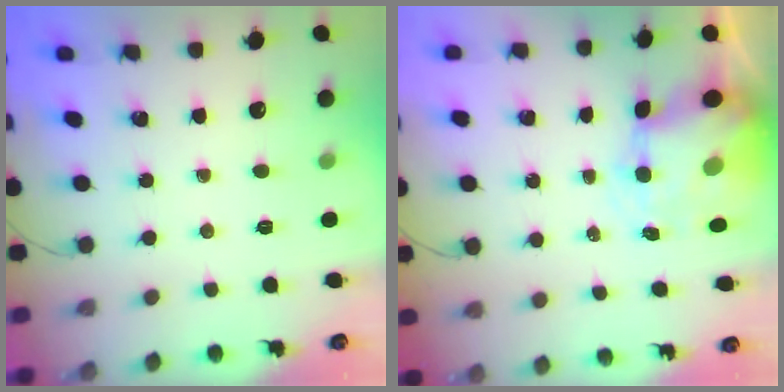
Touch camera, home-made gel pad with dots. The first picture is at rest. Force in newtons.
{"total": 8.1, "press": 7.9, "slide": 1.9}